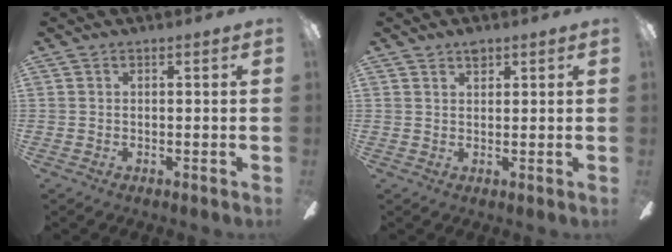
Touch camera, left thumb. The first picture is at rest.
{"total": 2.2, "force": [1.7, 1.1, 0.9], "torque": [-0.012, -0.003, 0.030]}